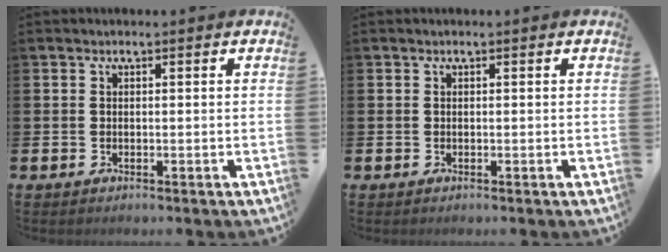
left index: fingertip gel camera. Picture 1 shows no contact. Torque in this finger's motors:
{"motor_torque": [-0.01, 0.03, 0.00, 0.00]}